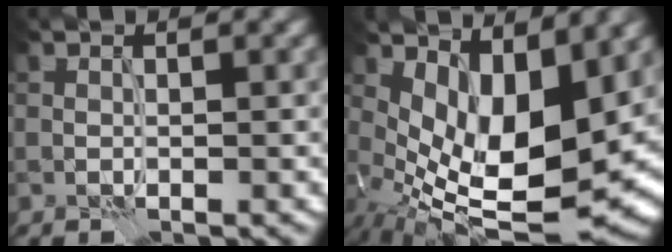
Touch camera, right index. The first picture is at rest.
{"total": 13.3, "force": [0.8, 6.5, 11.5], "torque": [-0.186, -0.026, 0.027]}